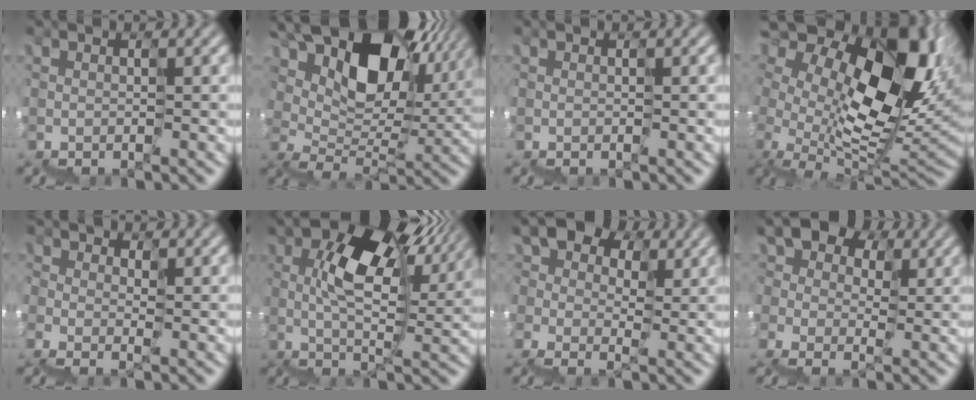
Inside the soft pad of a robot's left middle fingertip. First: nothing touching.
{"total": 12.0, "force": [7.7, 6.5, 6.4], "torque": [-0.113, 0.017, 0.139]}
{"total": 0.0}
{"total": 15.4, "force": [6.2, 8.6, 11.2], "torque": [-0.190, 0.017, 0.107]}
{"total": 1.3, "force": [0.8, 1.0, 0.1], "torque": [0.003, 0.005, 0.010]}
{"total": 7.3, "force": [3.4, 2.8, 5.8], "torque": [-0.099, 0.021, 0.053]}
{"total": 5.7, "force": [3.2, 4.0, 2.6], "torque": [-0.037, 0.032, 0.034]}
{"total": 6.1, "force": [3.2, 4.4, 2.7], "torque": [-0.037, 0.032, 0.035]}